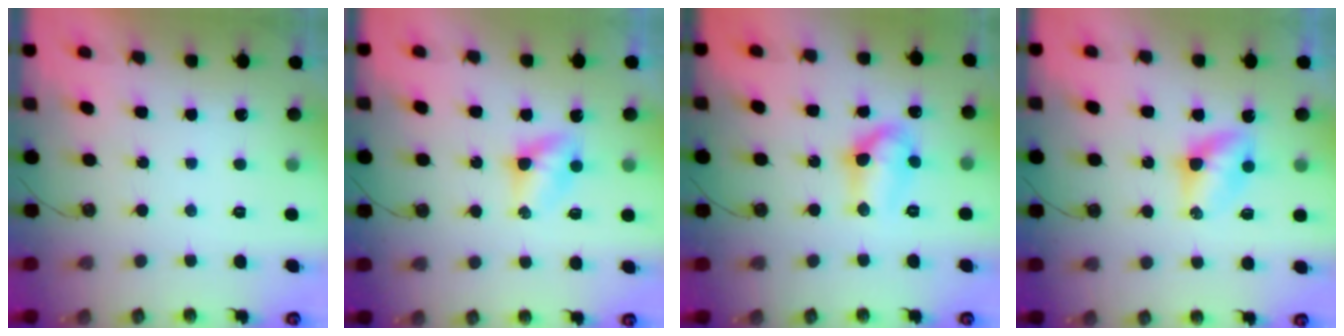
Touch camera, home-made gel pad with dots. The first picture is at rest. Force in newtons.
{"total": 4.0, "press": 4.0, "slide": 0.4}
{"total": 10.6, "press": 10.6, "slide": 0.9}
{"total": 4.6, "press": 4.5, "slide": 0.4}